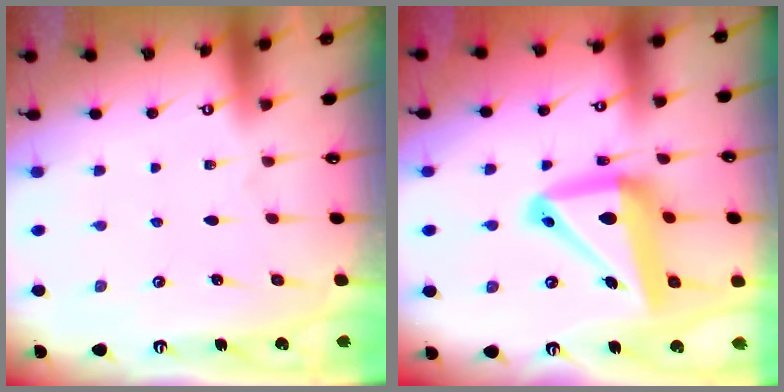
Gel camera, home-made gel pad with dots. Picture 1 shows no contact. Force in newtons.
{"total": 18.0, "press": 17.8, "slide": 2.3}